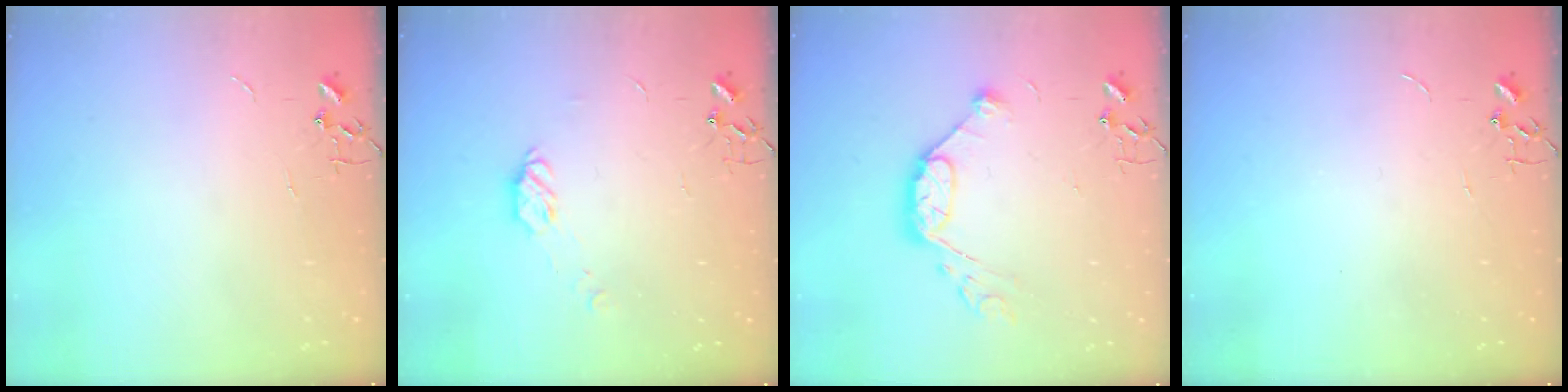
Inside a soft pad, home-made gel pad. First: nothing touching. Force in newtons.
{"total": 6.3, "press": 6.3, "slide": 0.5}
{"total": 10.6, "press": 10.6, "slide": 0.6}
{"total": 0.0}